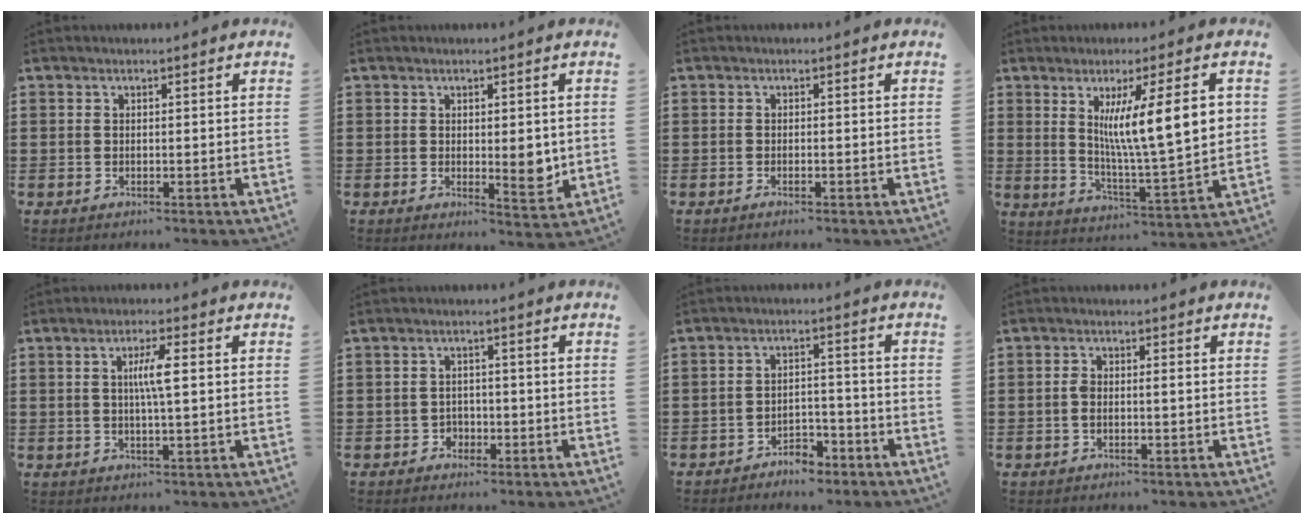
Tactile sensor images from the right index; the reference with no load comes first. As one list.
[{"total": 4.6, "force": [0.4, 2.0, 4.1], "torque": [-0.059, -0.002, 0.006]}, {"total": 0.6, "force": [-0.3, 0.0, 0.5], "torque": [-0.009, -0.003, -0.006]}, {"total": 12.2, "force": [3.6, 1.5, 11.5], "torque": [-0.196, -0.012, 0.053]}, {"total": 5.4, "force": [0.3, -1.0, 5.3], "torque": [-0.100, -0.009, -0.002]}, {"total": 1.8, "force": [-0.9, 1.5, 0.3], "torque": [-0.013, 0.000, -0.022]}, {"total": 3.7, "force": [-3.5, 1.0, 0.6], "torque": [-0.015, 0.006, -0.071]}, {"total": 1.6, "force": [-0.2, 0.5, 1.5], "torque": [-0.029, 0.001, -0.004]}]